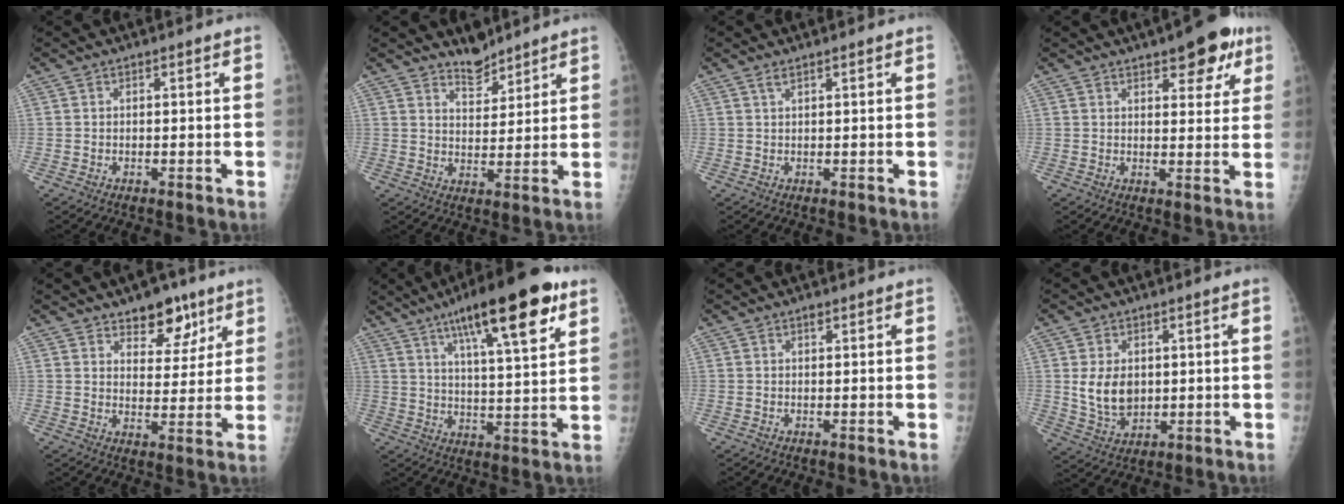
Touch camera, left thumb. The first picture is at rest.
{"total": 5.0, "force": [4.4, 1.9, 1.1], "torque": [0.001, -0.039, 0.079]}
{"total": 0.9, "force": [0.6, 0.1, 0.7], "torque": [-0.013, 0.003, 0.014]}
{"total": 9.0, "force": [5.1, 3.7, 6.4], "torque": [-0.051, -0.019, 0.062]}
{"total": 8.8, "force": [5.8, 4.9, 4.5], "torque": [-0.024, -0.033, 0.085]}
{"total": 19.1, "force": [10.4, 4.3, 15.5], "torque": [-0.218, -0.030, 0.159]}
{"total": 0.8, "force": [0.5, 0.4, 0.5], "torque": [-0.005, -0.002, 0.006]}
{"total": 7.8, "force": [0.9, 5.6, 5.3], "torque": [-0.072, -0.013, 0.031]}